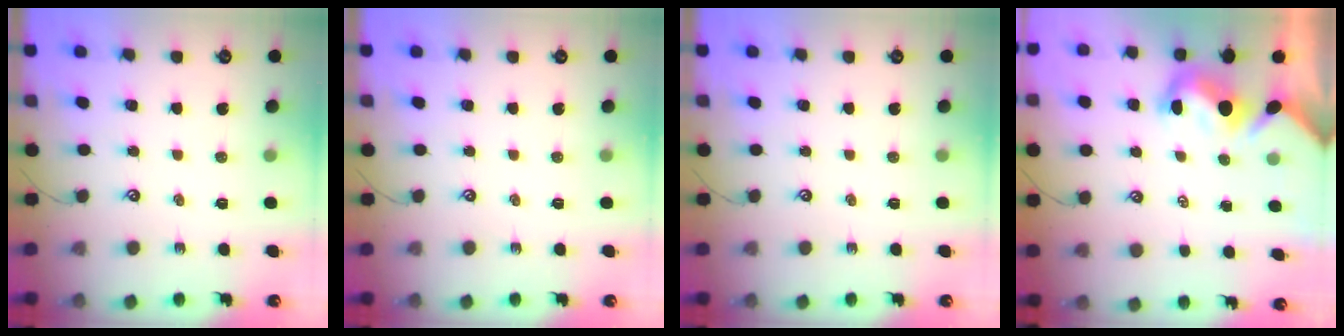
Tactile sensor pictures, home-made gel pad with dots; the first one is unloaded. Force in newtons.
{"total": 0.0}
{"total": 0.0}
{"total": 3.5, "press": 3.3, "slide": 1.2}